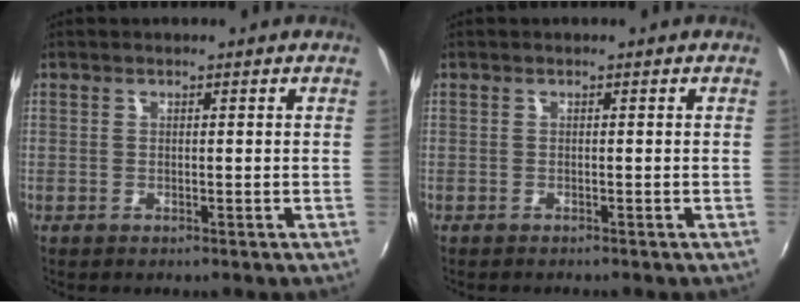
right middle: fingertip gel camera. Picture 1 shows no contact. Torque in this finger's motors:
{"motor_torque": [0.42, -0.36, 0.28, 0.07]}